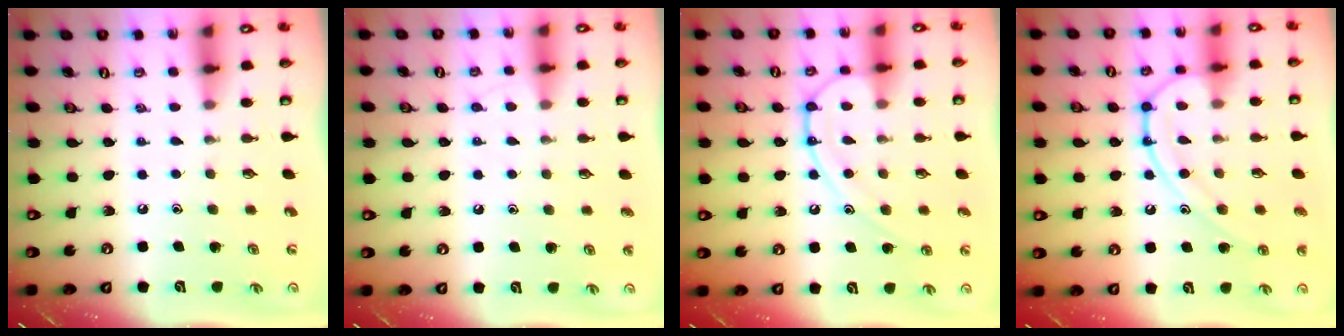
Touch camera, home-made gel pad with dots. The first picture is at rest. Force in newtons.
{"total": 5.6, "press": 5.6, "slide": 0.5}
{"total": 11.1, "press": 11.1, "slide": 1.1}
{"total": 12.8, "press": 12.7, "slide": 0.9}